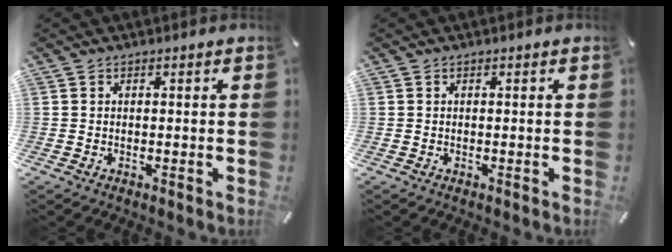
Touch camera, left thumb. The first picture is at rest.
{"total": 0.0}